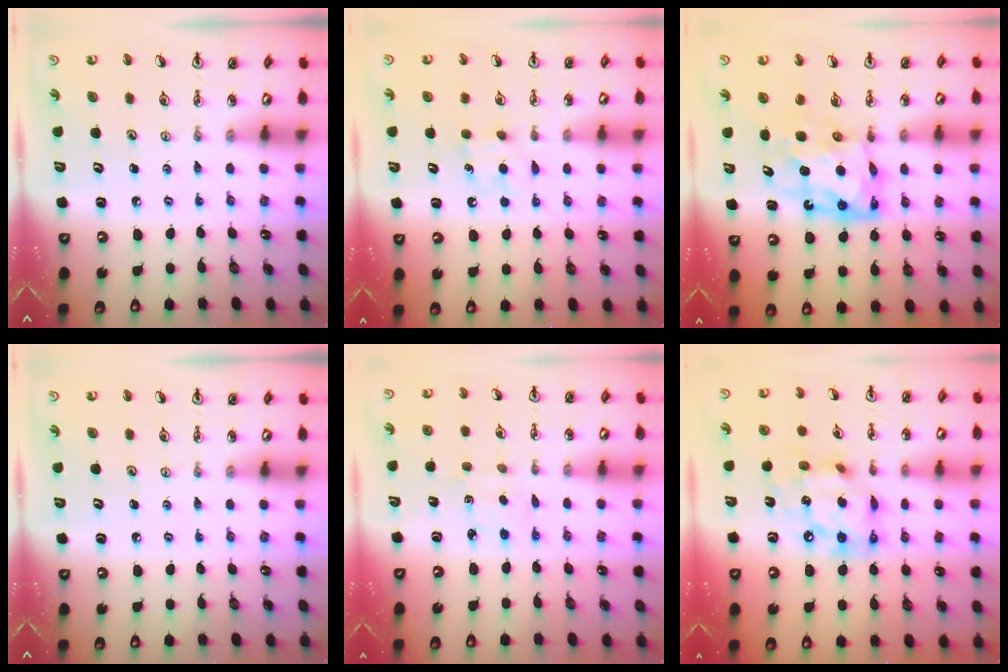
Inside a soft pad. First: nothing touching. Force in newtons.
{"total": 8.0, "press": 8.0, "slide": 0.8}
{"total": 9.5, "press": 9.5, "slide": 0.9}
{"total": 0.0}
{"total": 2.5, "press": 2.4, "slide": 0.6}
{"total": 13.8, "press": 13.8, "slide": 1.2}